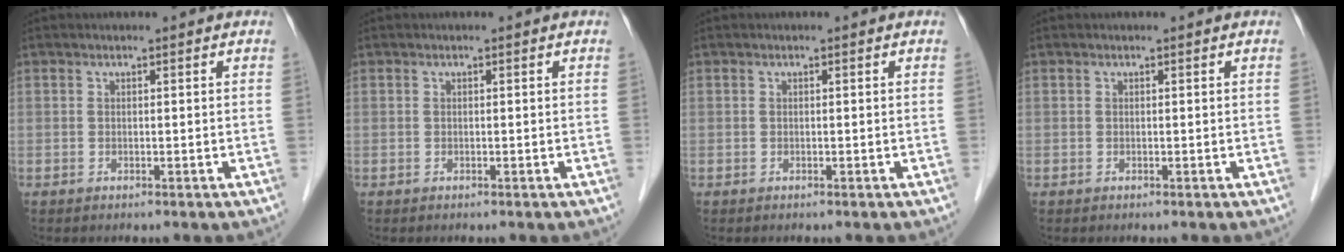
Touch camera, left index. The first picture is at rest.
{"total": 0.0}
{"total": 0.0}
{"total": 0.0}